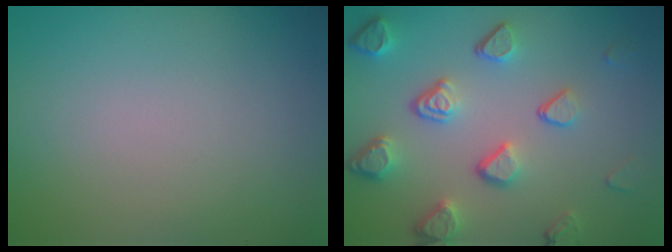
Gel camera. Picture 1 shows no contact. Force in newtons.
{"total": 5.1, "press": 3.8, "slide": 3.4}